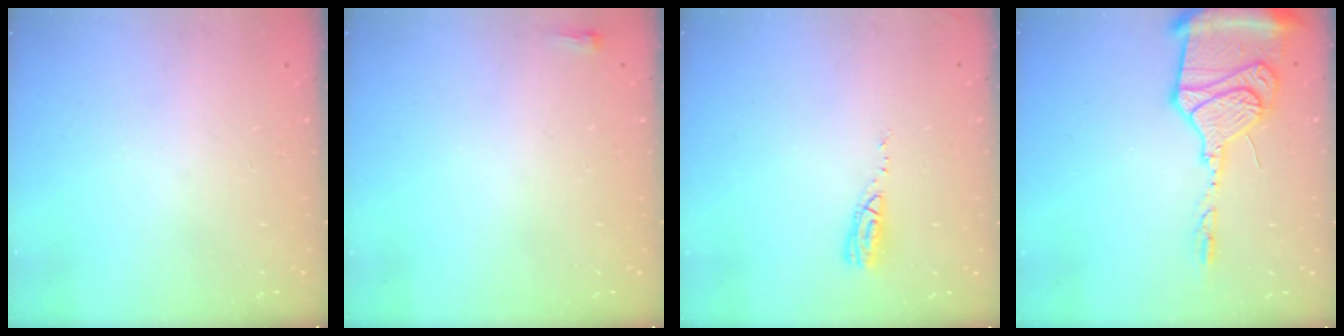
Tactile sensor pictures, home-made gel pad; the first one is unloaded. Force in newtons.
{"total": 2.1, "press": 2.0, "slide": 0.5}
{"total": 7.6, "press": 7.6, "slide": 0.7}
{"total": 20.1, "press": 20.0, "slide": 2.3}